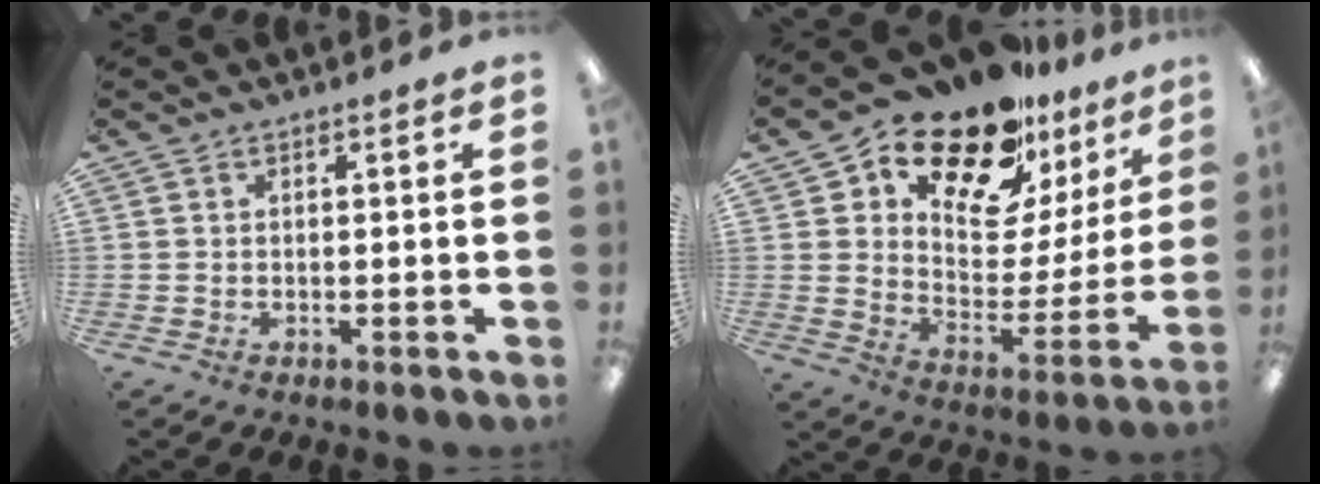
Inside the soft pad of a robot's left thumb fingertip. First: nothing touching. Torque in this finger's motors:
{"motor_torque": [1.58, 1.66, 1.38, -1.39, 0.25]}